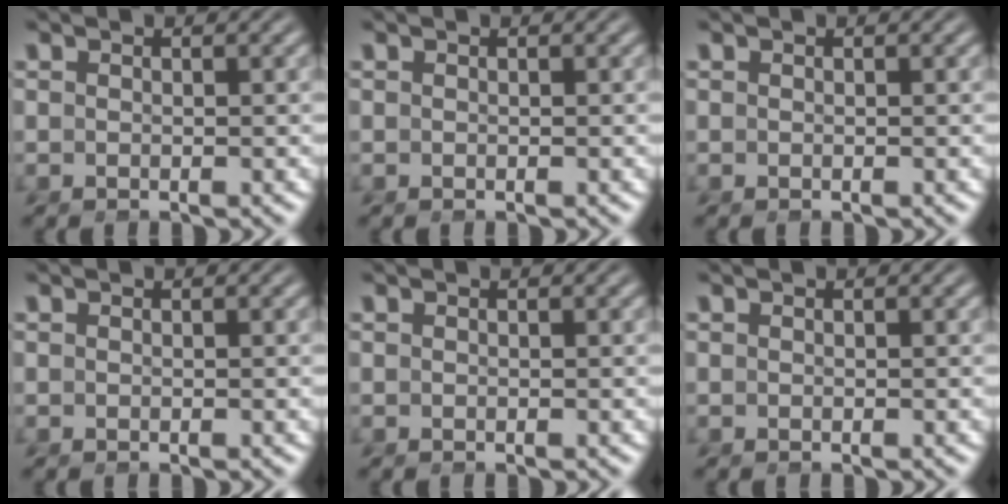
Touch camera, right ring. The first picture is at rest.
{"total": 0.0}
{"total": 0.0}
{"total": 0.0}
{"total": 0.0}
{"total": 0.0}